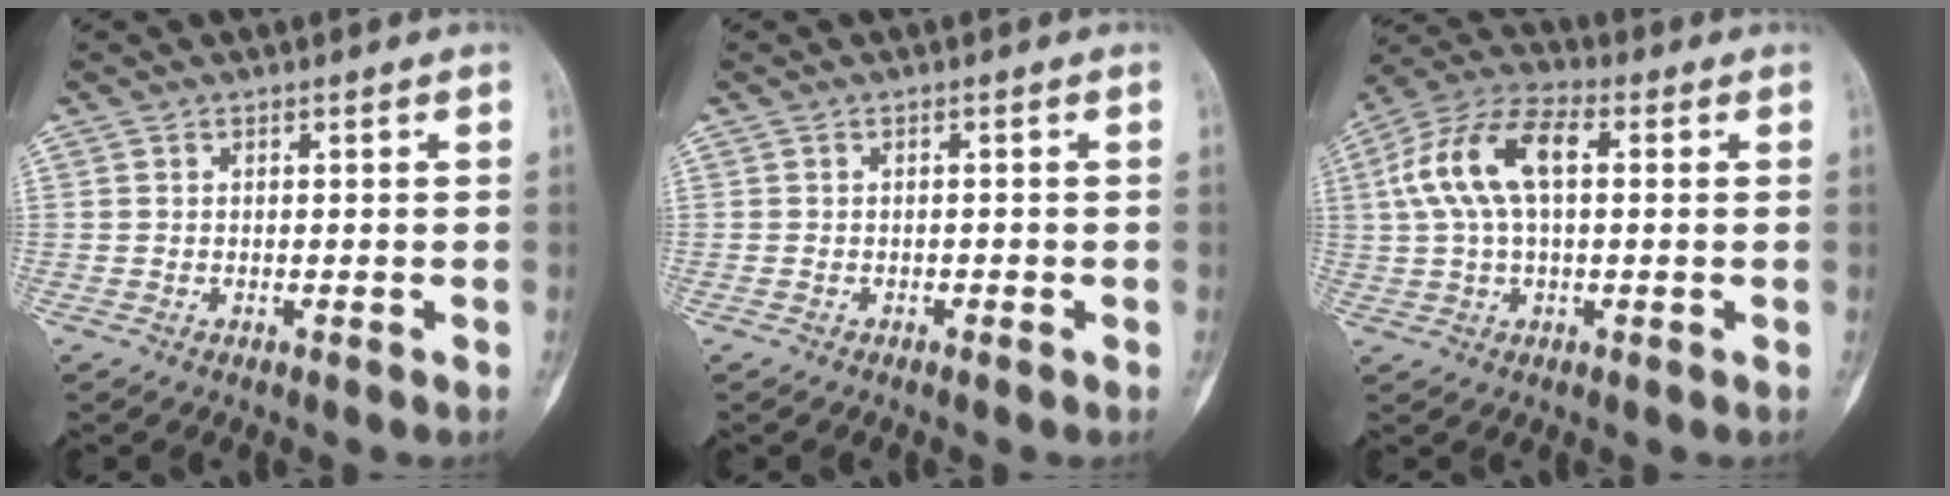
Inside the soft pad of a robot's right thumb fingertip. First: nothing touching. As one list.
[{"total": 0.6, "force": [-0.4, 0.4, 0.2], "torque": [-0.006, 0.003, -0.009]}, {"total": 13.4, "force": [2.5, 7.0, 11.2], "torque": [-0.229, 0.035, 0.042]}]